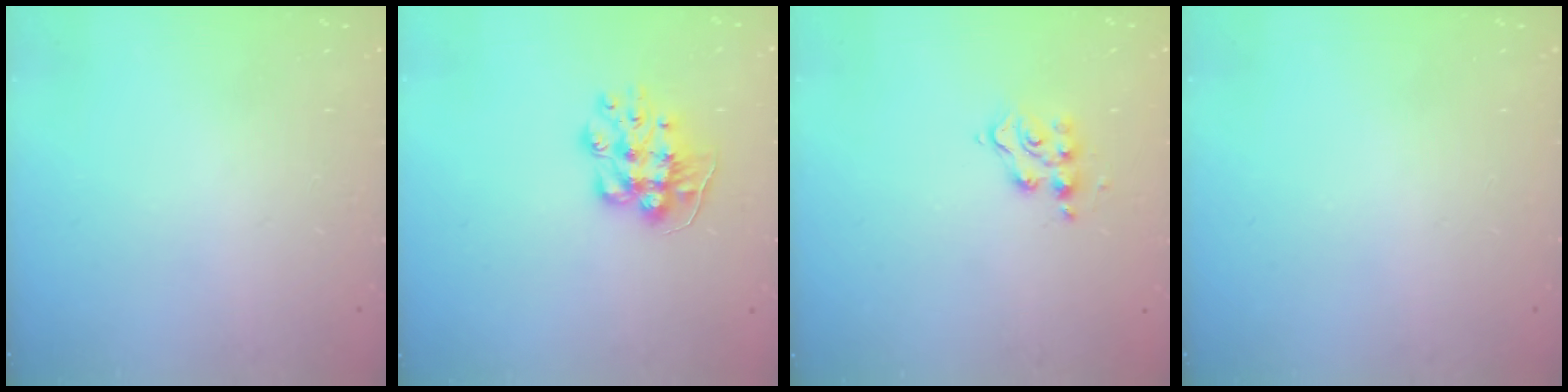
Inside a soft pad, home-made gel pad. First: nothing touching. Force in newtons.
{"total": 11.3, "press": 11.3, "slide": 0.7}
{"total": 6.5, "press": 6.5, "slide": 0.1}
{"total": 0.0}